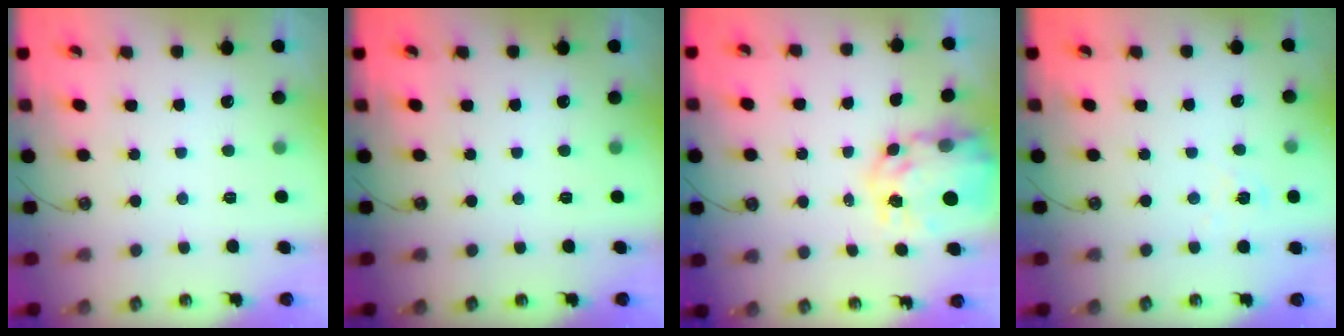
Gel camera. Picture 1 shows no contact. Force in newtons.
{"total": 0.0}
{"total": 10.3, "press": 10.2, "slide": 0.8}
{"total": 5.8, "press": 5.8, "slide": 0.5}